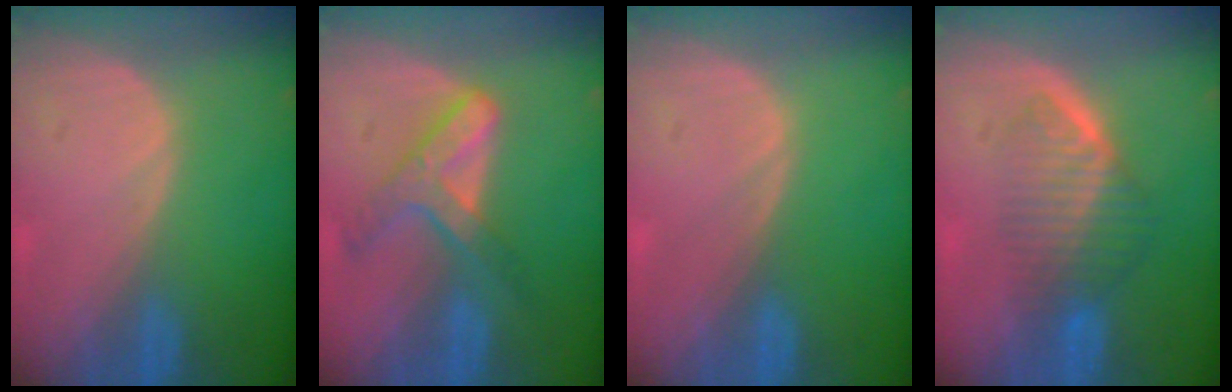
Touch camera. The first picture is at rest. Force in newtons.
{"total": 6.9, "press": 5.9, "slide": 3.5}
{"total": 0.0}
{"total": 6.6, "press": 5.9, "slide": 2.9}